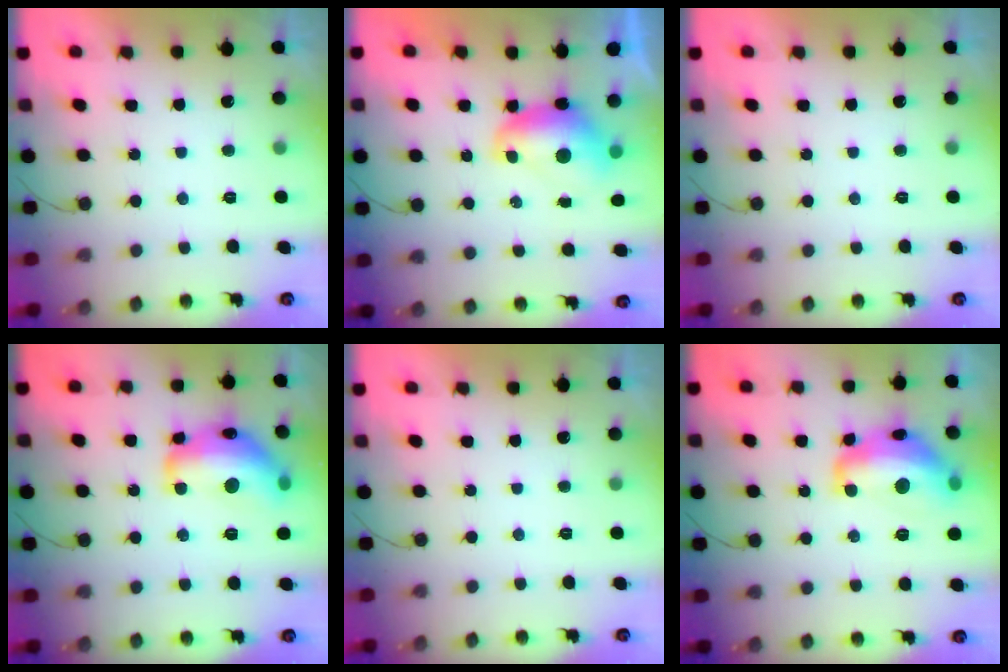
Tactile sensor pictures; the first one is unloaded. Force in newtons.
{"total": 8.5, "press": 8.4, "slide": 0.9}
{"total": 0.0}
{"total": 20.0, "press": 20.0, "slide": 1.1}
{"total": 0.0}
{"total": 15.5, "press": 15.5, "slide": 0.8}